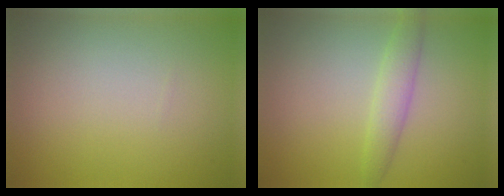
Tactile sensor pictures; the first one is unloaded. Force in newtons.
{"total": 2.3, "press": 2.3, "slide": 0.1}